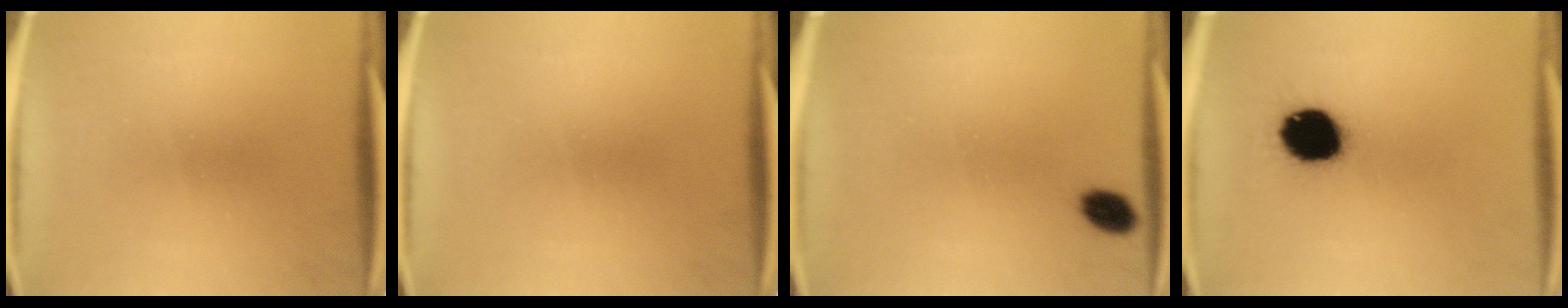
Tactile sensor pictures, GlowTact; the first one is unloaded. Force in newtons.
{"total": 0.0}
{"total": 3.3}
{"total": 13.5}